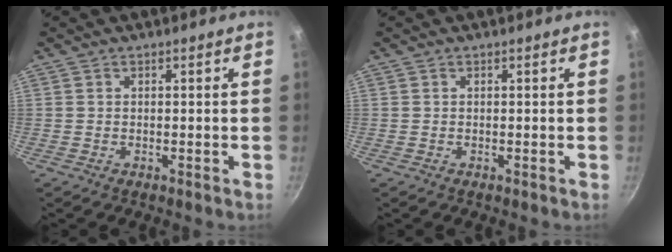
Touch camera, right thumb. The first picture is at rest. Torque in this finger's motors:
{"motor_torque": [0.00, 0.00, 0.08, -0.07, 0.00]}